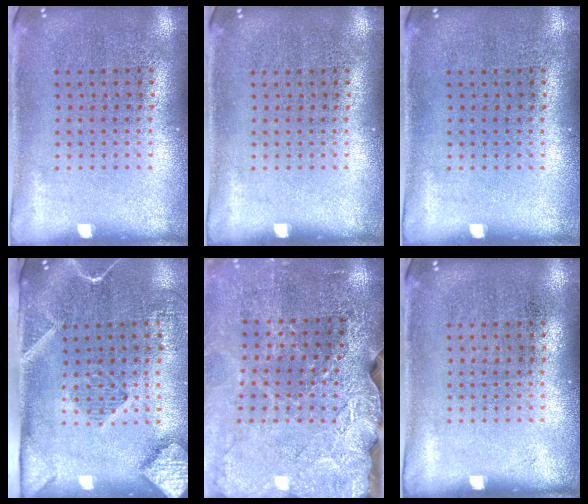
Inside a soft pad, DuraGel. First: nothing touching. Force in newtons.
{"total": 0.0}
{"total": 0.0}
{"total": 2.9, "press": 2.1, "slide": 2.0}
{"total": 3.2, "press": 3.1, "slide": 0.8}
{"total": 0.0}